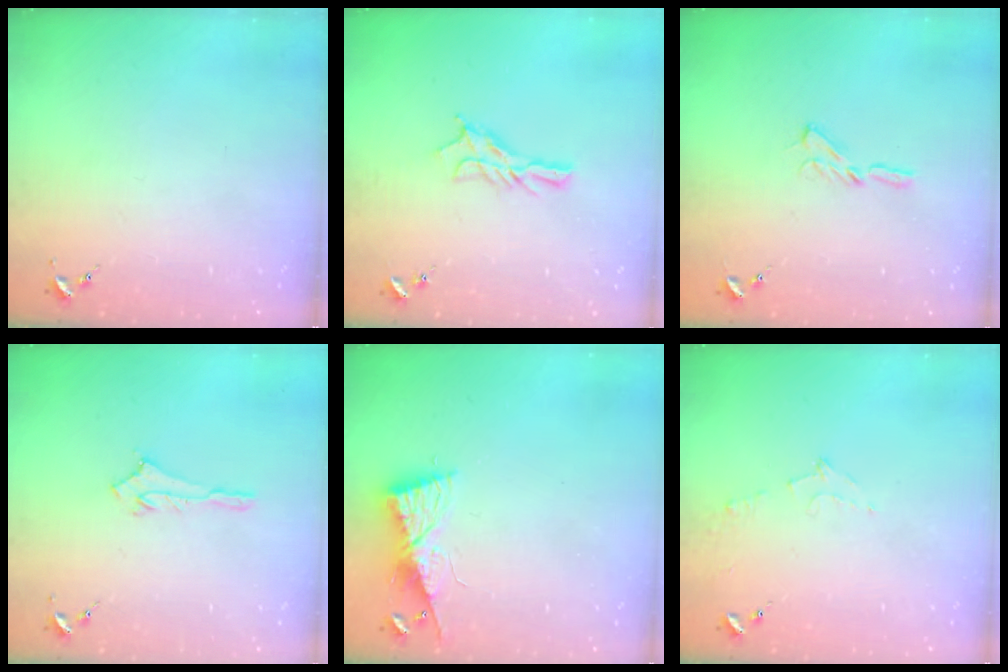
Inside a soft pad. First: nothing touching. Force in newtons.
{"total": 8.6, "press": 8.5, "slide": 0.2}
{"total": 3.2, "press": 3.2, "slide": 0.3}
{"total": 2.8, "press": 2.8, "slide": 0.2}
{"total": 8.5, "press": 8.5, "slide": 0.7}
{"total": 7.2, "press": 7.2, "slide": 0.8}